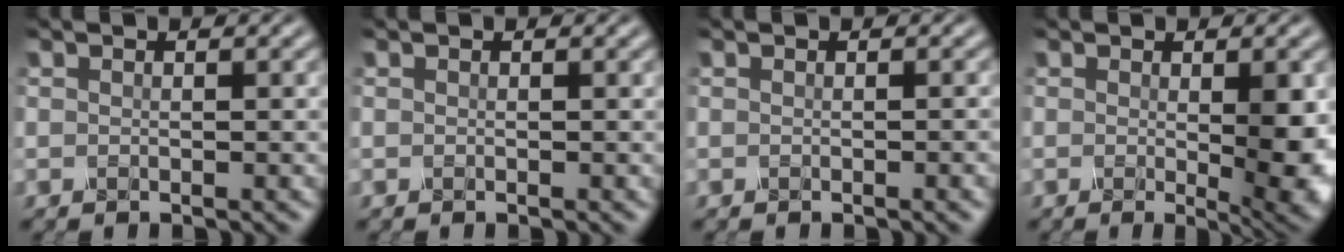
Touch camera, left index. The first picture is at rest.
{"total": 0.0}
{"total": 1.4, "force": [-0.2, 0.4, 1.3], "torque": [-0.012, 0.000, -0.003]}
{"total": 5.2, "force": [-0.2, 1.0, 5.1], "torque": [-0.063, -0.012, 0.001]}